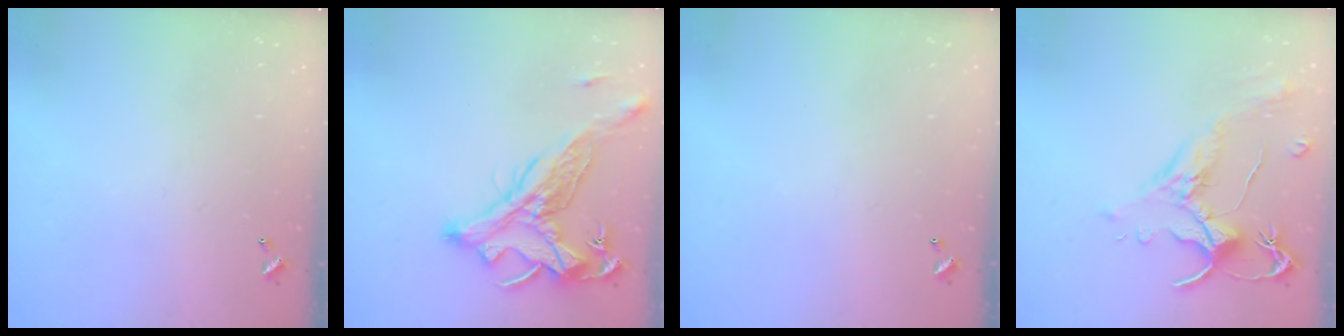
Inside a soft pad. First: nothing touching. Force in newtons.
{"total": 5.4, "press": 5.1, "slide": 1.8}
{"total": 0.0}
{"total": 1.5, "press": 1.0, "slide": 1.1}